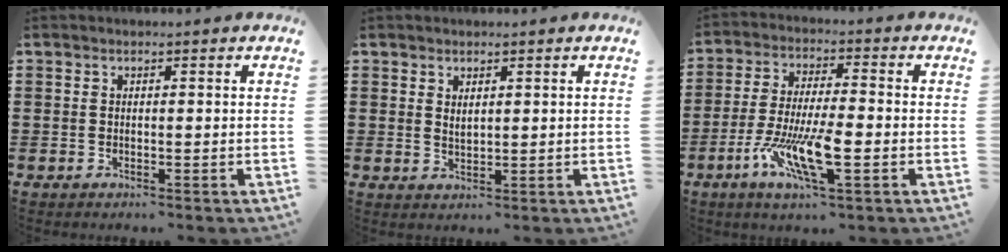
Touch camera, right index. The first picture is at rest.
{"total": 1.4, "force": [1.0, 0.6, 0.8], "torque": [-0.017, 0.003, 0.017]}
{"total": 10.5, "force": [-4.1, 2.2, 9.4], "torque": [-0.194, -0.011, -0.078]}